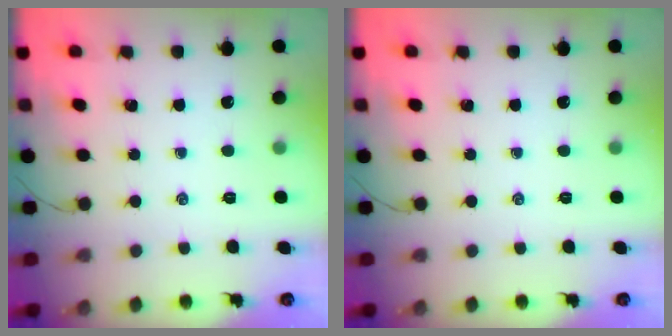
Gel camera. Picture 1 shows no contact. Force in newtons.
{"total": 0.0}